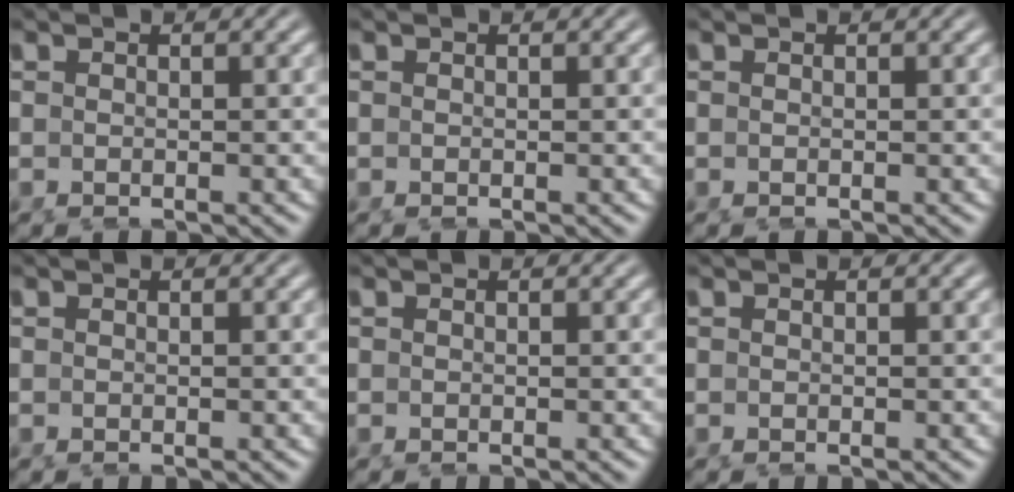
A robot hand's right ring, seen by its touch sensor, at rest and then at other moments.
{"total": 0.0}
{"total": 0.0}
{"total": 0.0}
{"total": 0.0}
{"total": 0.0}